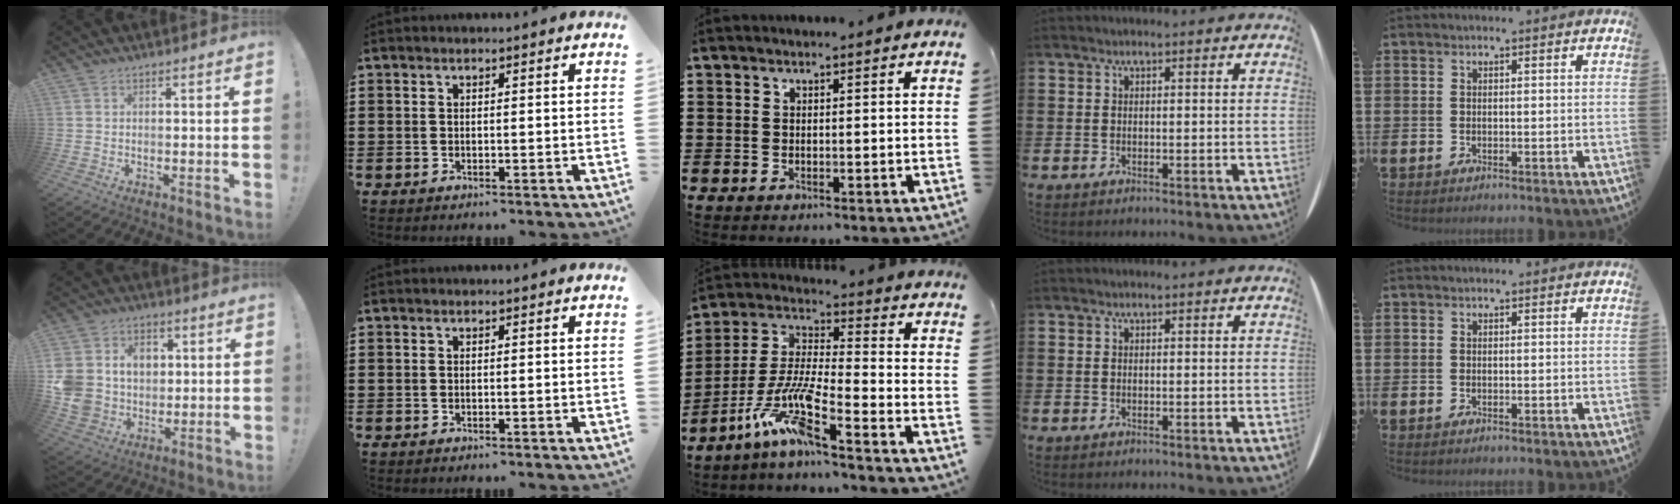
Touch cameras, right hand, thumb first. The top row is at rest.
{"thumb": {"total": 13.3, "force": [2.3, 11.7, 6.0], "torque": [-0.109, -0.009, 0.052]}, "middle": {"total": 10.4, "force": [-7.4, 0.7, 7.3], "torque": [-0.174, -0.022, -0.154]}}